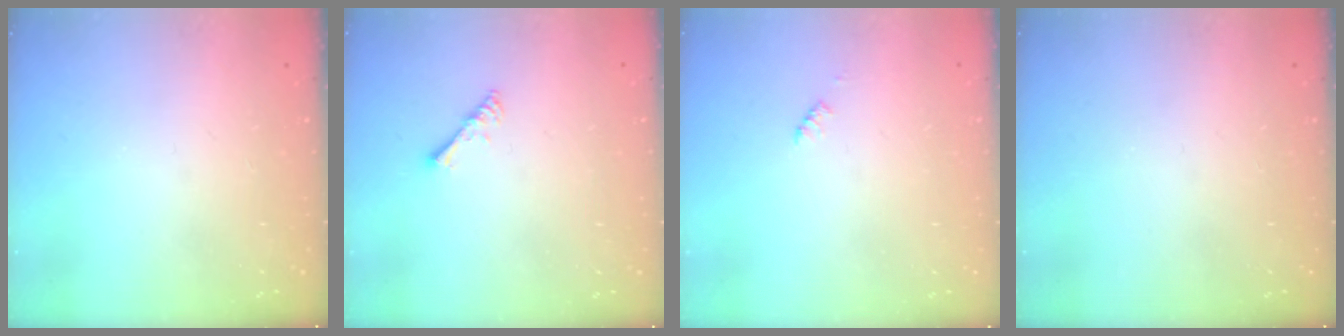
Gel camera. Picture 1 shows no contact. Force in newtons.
{"total": 3.4, "press": 3.4, "slide": 0.6}
{"total": 0.9, "press": 0.9, "slide": 0.2}
{"total": 0.0}